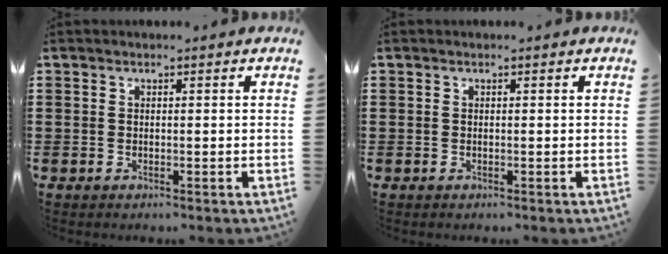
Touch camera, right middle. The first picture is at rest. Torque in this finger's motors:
{"motor_torque": [-0.09, 0.10, 0.01, -0.01]}